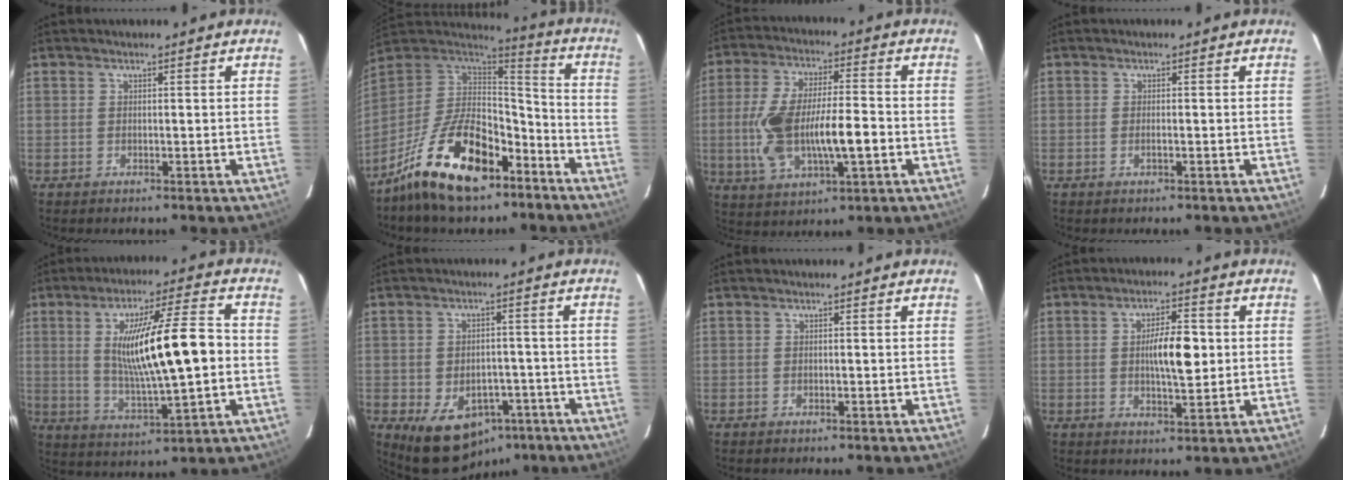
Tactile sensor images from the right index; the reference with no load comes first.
{"total": 18.2, "force": [-11.7, 7.5, 11.7], "torque": [-0.228, 0.014, -0.210]}
{"total": 13.8, "force": [-2.4, 3.9, 13.0], "torque": [-0.260, 0.010, -0.035]}
{"total": 0.7, "force": [-0.3, 0.1, 0.6], "torque": [-0.015, 0.000, -0.003]}
{"total": 15.7, "force": [0.6, 1.7, 15.6], "torque": [-0.272, 0.007, 0.015]}
{"total": 10.9, "force": [-5.9, 7.2, 5.8], "torque": [-0.087, 0.007, -0.076]}
{"total": 0.0}
{"total": 7.2, "force": [0.4, 2.0, 6.9], "torque": [-0.118, 0.008, 0.009]}